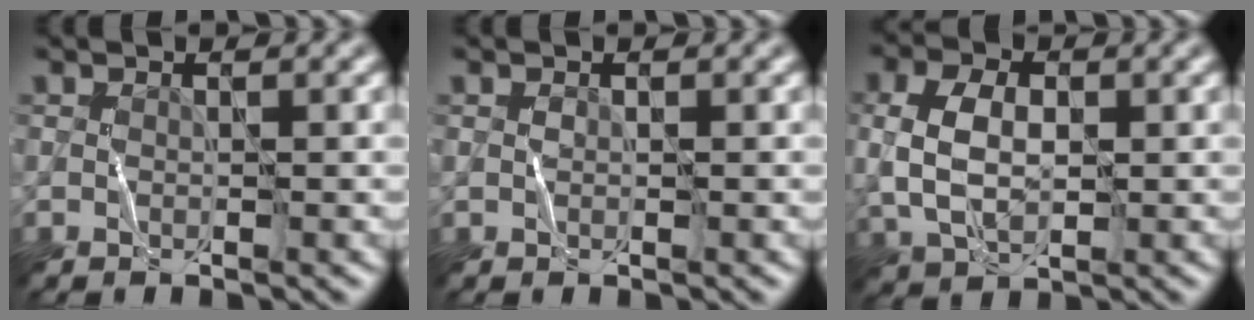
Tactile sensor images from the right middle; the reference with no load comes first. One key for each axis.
{"total": 0.0}
{"total": 5.2, "fx": 0.3, "fy": 3.5, "fz": 3.9, "tx": -0.090, "ty": 0.003, "tz": 0.010}